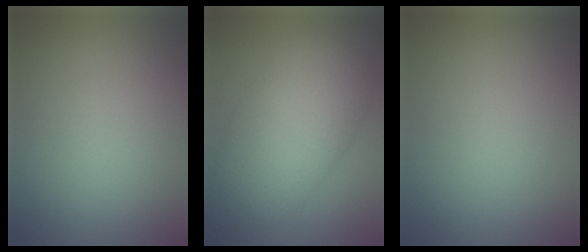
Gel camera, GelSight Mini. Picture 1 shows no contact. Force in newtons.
{"total": 9.5, "press": 9.4, "slide": 0.3}
{"total": 0.0}